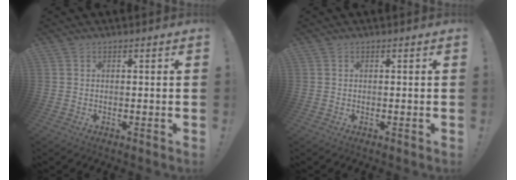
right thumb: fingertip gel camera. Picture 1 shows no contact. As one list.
[{"total": 0.0}]